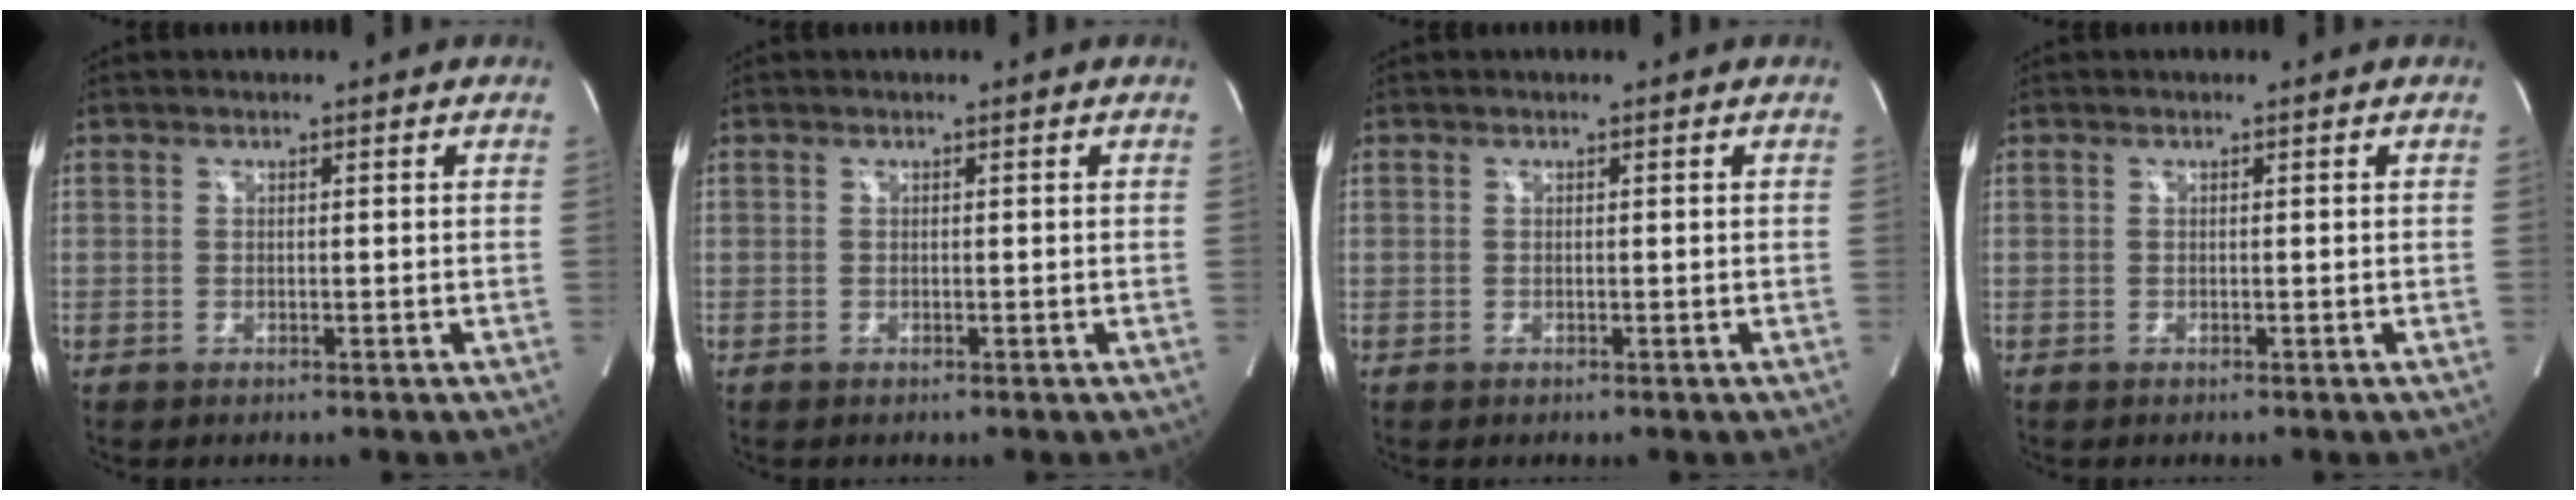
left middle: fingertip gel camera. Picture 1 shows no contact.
{"total": 0.0}
{"total": 0.0}
{"total": 0.0}